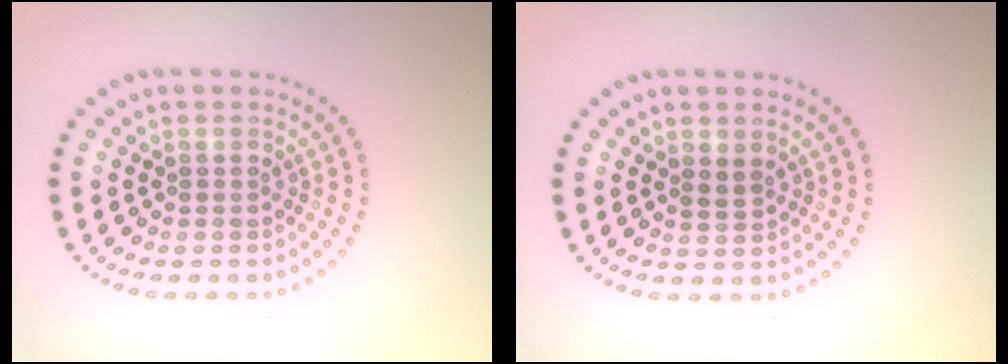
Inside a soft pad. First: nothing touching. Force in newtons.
{"total": 1.2, "press": 1.0, "slide": 0.6}